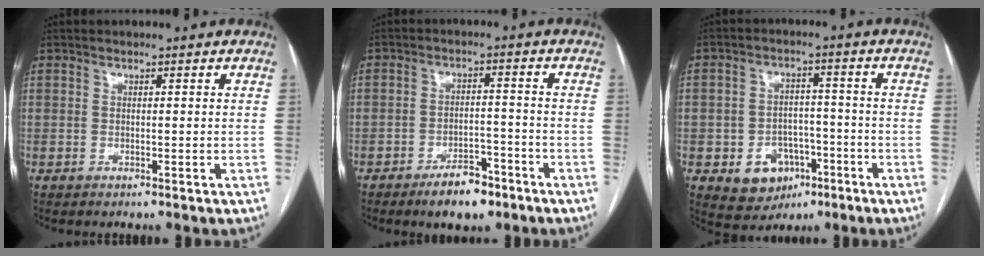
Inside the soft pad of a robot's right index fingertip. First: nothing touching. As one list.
[{"total": 6.3, "force": [-4.4, 2.7, 3.5], "torque": [-0.053, 0.006, -0.068]}, {"total": 8.1, "force": [-3.3, 6.5, 3.6], "torque": [-0.056, 0.014, -0.042]}]